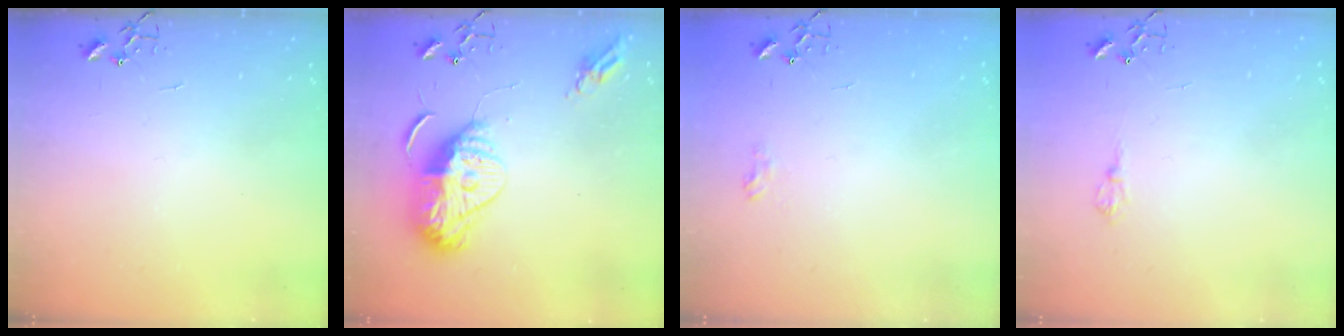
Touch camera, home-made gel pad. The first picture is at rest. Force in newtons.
{"total": 14.4, "press": 14.3, "slide": 1.2}
{"total": 6.5, "press": 6.5, "slide": 0.6}
{"total": 6.5, "press": 6.4, "slide": 0.8}